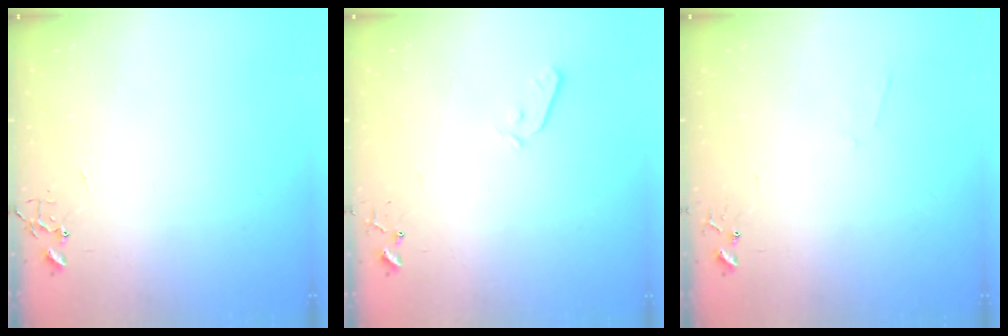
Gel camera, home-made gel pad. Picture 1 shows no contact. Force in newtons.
{"total": 3.6, "press": 3.6, "slide": 0.6}
{"total": 3.8, "press": 3.7, "slide": 0.6}